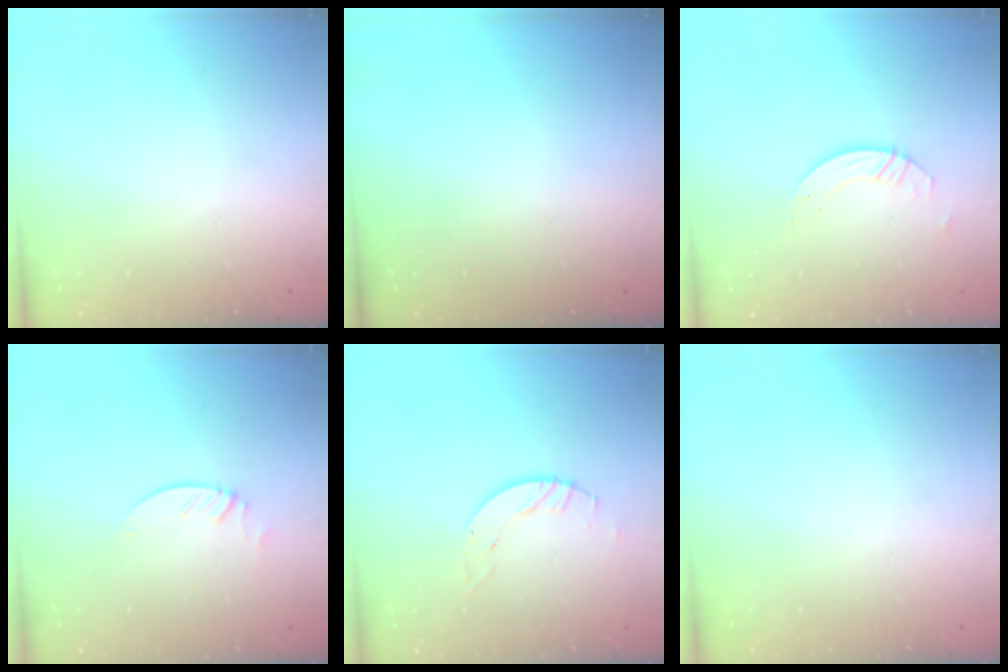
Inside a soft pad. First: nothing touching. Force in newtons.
{"total": 0.0}
{"total": 3.2, "press": 3.1, "slide": 0.3}
{"total": 2.3, "press": 2.3, "slide": 0.2}
{"total": 4.0, "press": 4.0, "slide": 0.5}
{"total": 0.0}